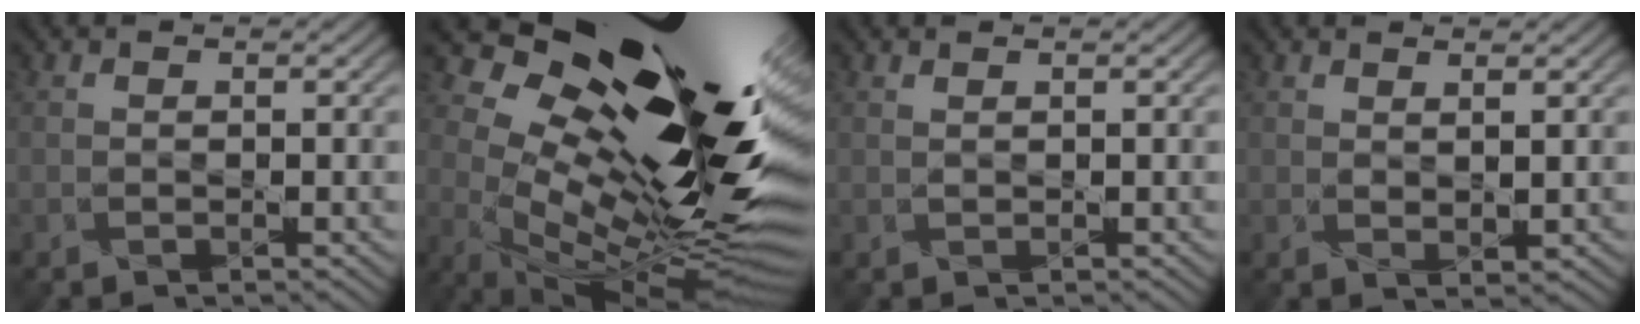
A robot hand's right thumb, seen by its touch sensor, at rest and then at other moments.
{"total": 19.0, "force": [6.9, 8.1, 15.7], "torque": [-0.251, 0.015, 0.116]}
{"total": 0.6, "force": [0.6, 0.1, 0.1], "torque": [-0.003, 0.005, 0.011]}
{"total": 1.3, "force": [1.2, 0.2, 0.6], "torque": [-0.015, -0.004, 0.025]}